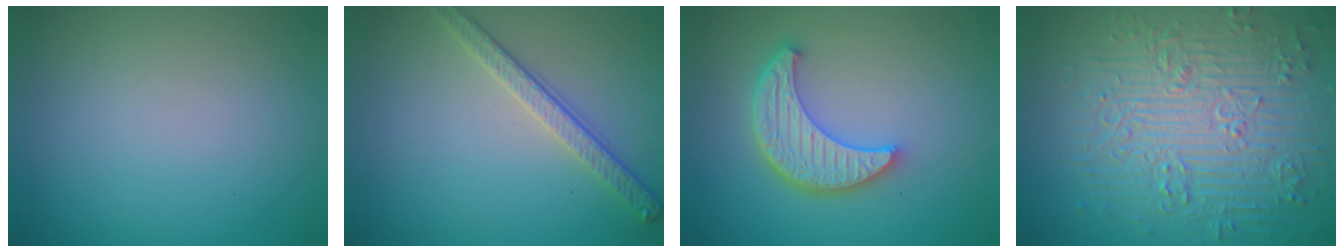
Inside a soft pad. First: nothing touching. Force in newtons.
{"total": 2.8, "press": 2.6, "slide": 1.1}
{"total": 5.4, "press": 4.3, "slide": 3.2}
{"total": 9.4, "press": 6.8, "slide": 6.5}